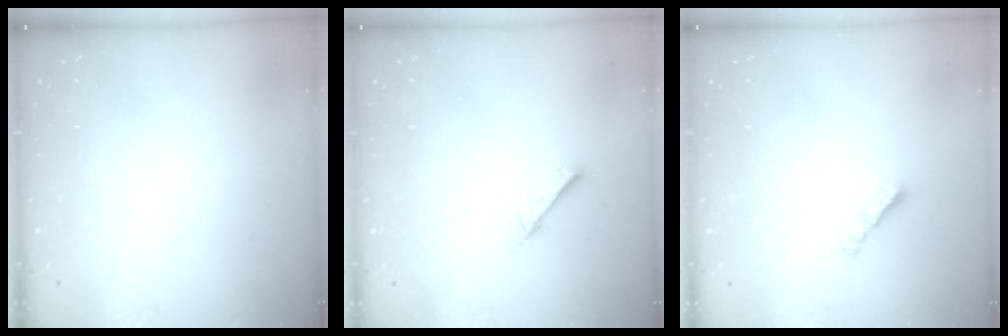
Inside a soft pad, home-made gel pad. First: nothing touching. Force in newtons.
{"total": 2.2, "press": 2.2, "slide": 0.3}
{"total": 2.2, "press": 2.1, "slide": 0.6}